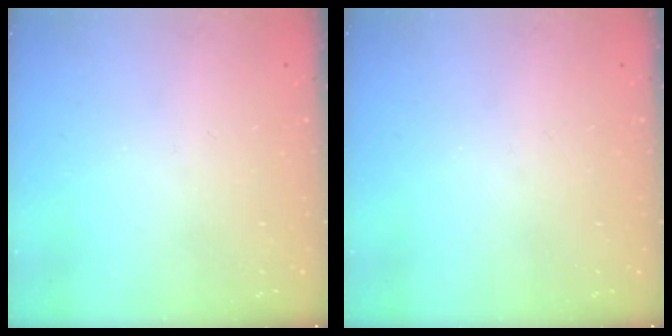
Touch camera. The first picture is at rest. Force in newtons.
{"total": 0.0}